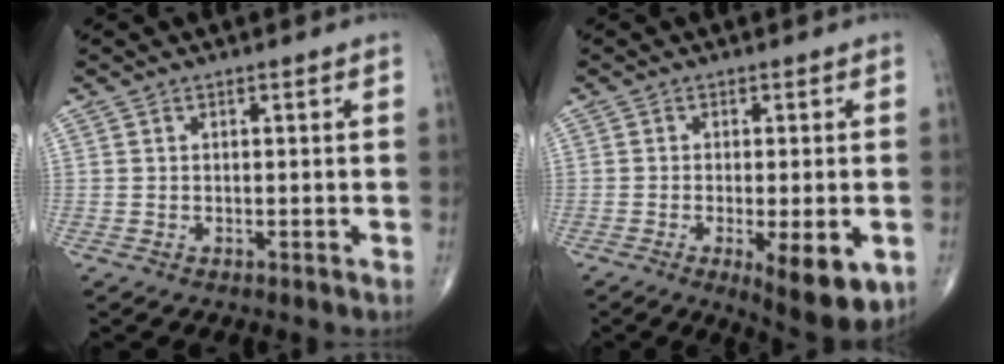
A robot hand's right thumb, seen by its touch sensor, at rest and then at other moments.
{"total": 10.3, "force": [-3.5, 3.2, 9.2], "torque": [-0.122, -0.016, -0.044]}